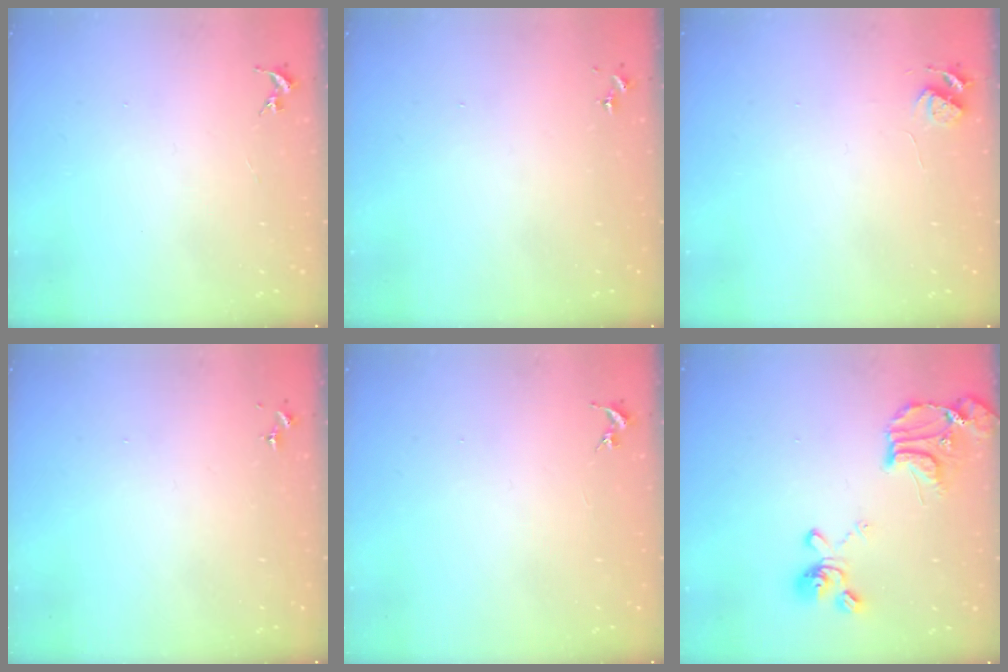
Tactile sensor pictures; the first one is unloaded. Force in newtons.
{"total": 0.0}
{"total": 5.7, "press": 5.7, "slide": 0.8}
{"total": 0.0}
{"total": 0.0}
{"total": 17.4, "press": 17.3, "slide": 1.5}